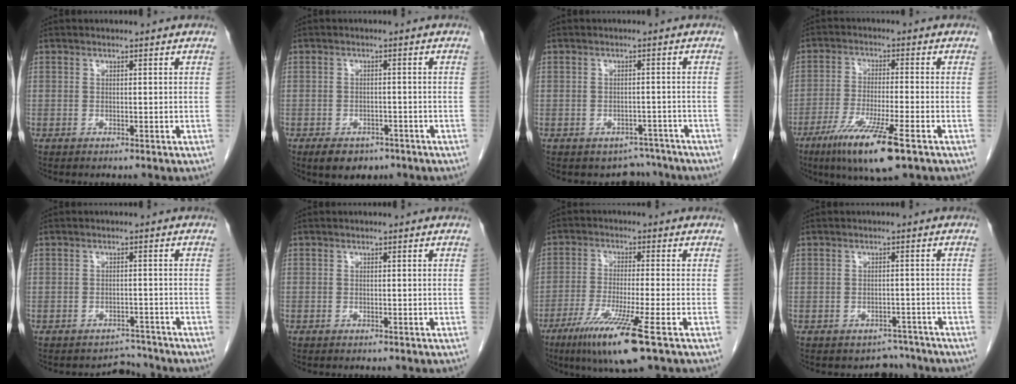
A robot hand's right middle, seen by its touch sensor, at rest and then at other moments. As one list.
[{"total": 5.7, "force": [-4.0, 3.3, 2.4], "torque": [-0.036, -0.001, -0.054]}, {"total": 4.4, "force": [-3.7, 2.3, -0.4], "torque": [0.016, 0.016, -0.045]}, {"total": 11.0, "force": [-6.3, 0.6, 9.0], "torque": [-0.172, -0.032, -0.107]}, {"total": 2.9, "force": [-2.6, 0.8, -0.9], "torque": [0.013, 0.005, -0.036]}, {"total": 0.0}, {"total": 10.7, "force": [-5.7, -0.5, 9.0], "torque": [-0.174, -0.036, -0.102]}, {"total": 3.2, "force": [-2.7, 1.6, -0.5], "torque": [0.007, 0.010, -0.036]}]